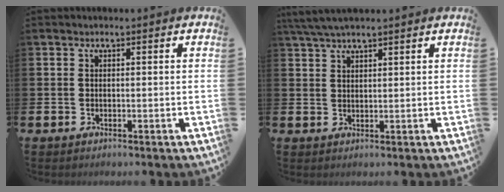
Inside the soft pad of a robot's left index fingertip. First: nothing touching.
{"total": 3.9, "force": [3.3, 0.6, 1.9], "torque": [-0.048, -0.004, 0.063]}